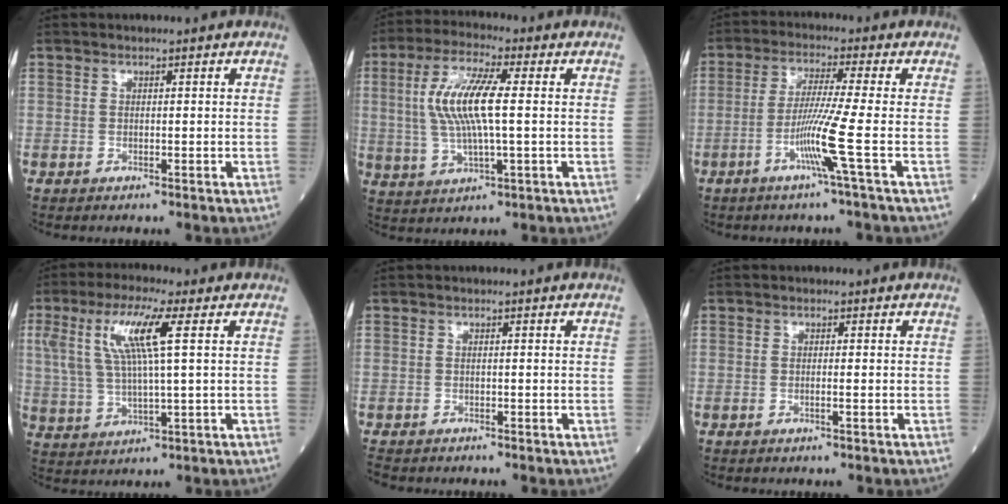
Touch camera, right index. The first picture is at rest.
{"total": 10.5, "force": [1.1, 1.9, 10.3], "torque": [-0.218, 0.007, 0.022]}
{"total": 7.2, "force": [-2.7, -2.3, 6.3], "torque": [-0.123, -0.013, -0.060]}
{"total": 10.1, "force": [3.2, 0.8, 9.6], "torque": [-0.207, 0.016, 0.062]}
{"total": 2.7, "force": [-2.3, 1.1, 0.6], "torque": [-0.012, -0.004, -0.036]}
{"total": 0.6, "force": [-0.3, -0.2, 0.6], "torque": [-0.010, 0.001, -0.006]}